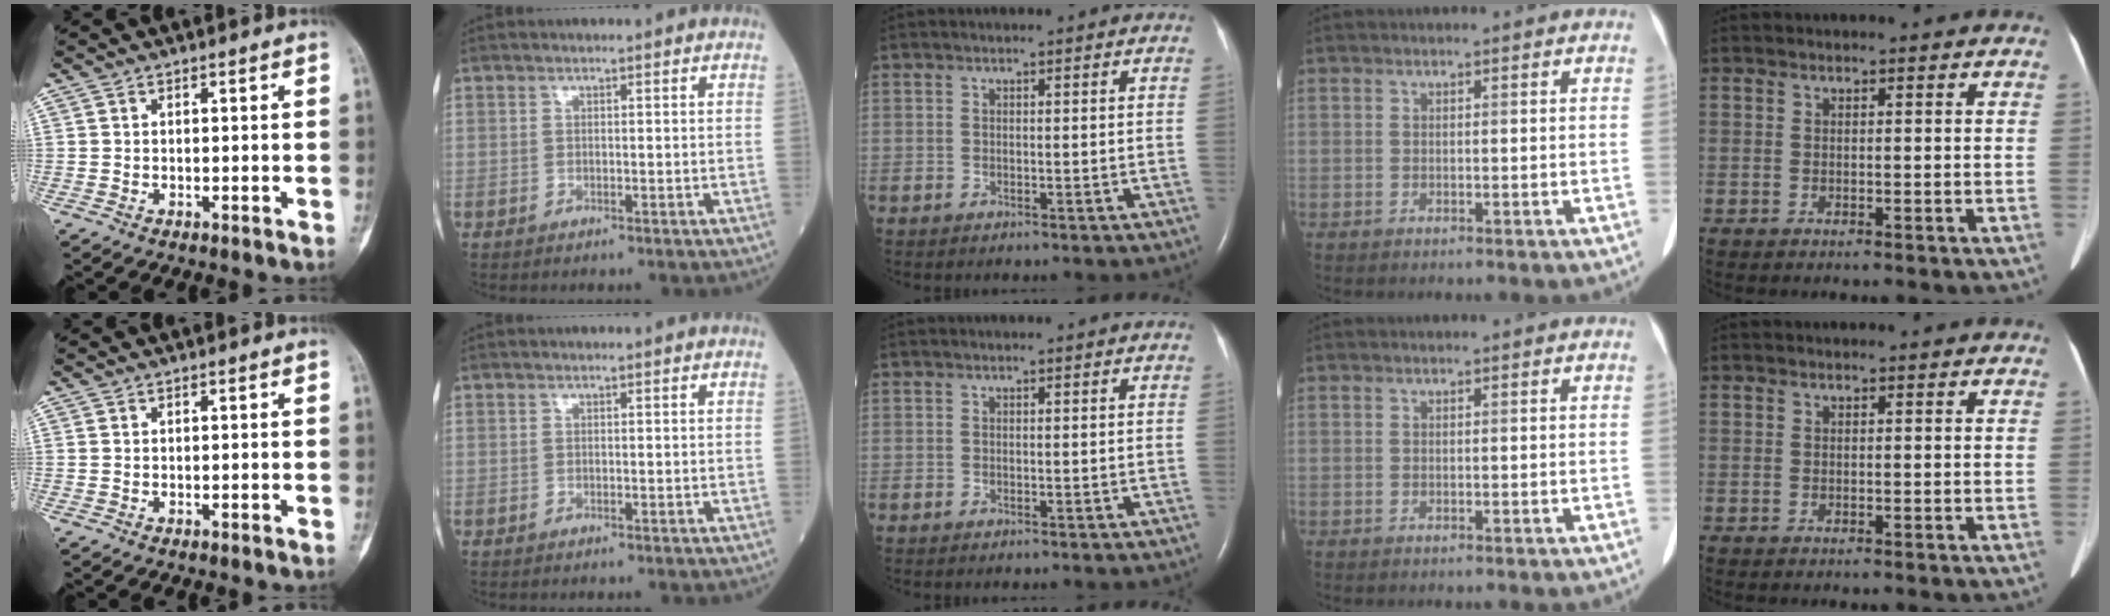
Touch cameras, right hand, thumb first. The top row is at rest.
{}